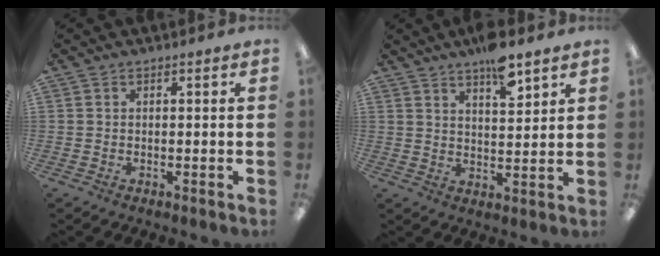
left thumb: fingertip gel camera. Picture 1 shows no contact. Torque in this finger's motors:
{"motor_torque": [5.02, -0.01, 0.88, -0.56, 0.03]}